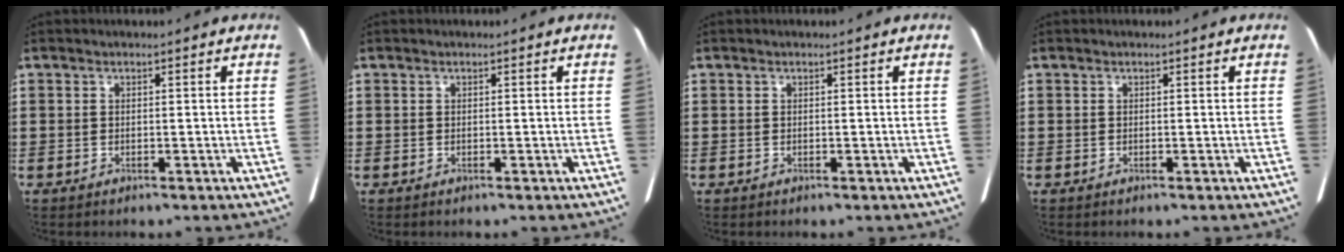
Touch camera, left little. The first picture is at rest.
{"total": 0.0}
{"total": 0.0}
{"total": 0.0}